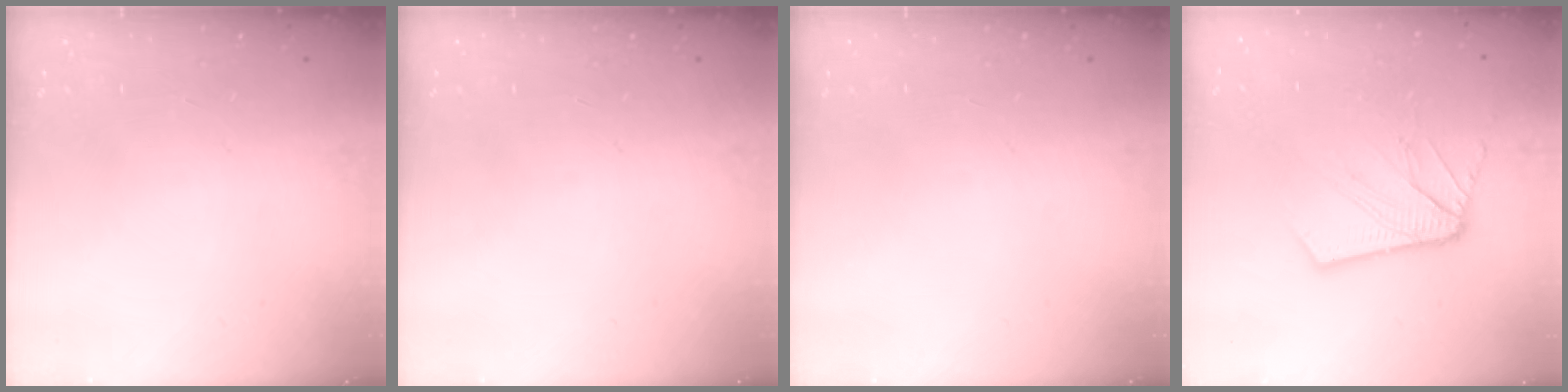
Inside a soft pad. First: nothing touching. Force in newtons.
{"total": 0.0}
{"total": 0.0}
{"total": 12.3, "press": 12.2, "slide": 1.5}